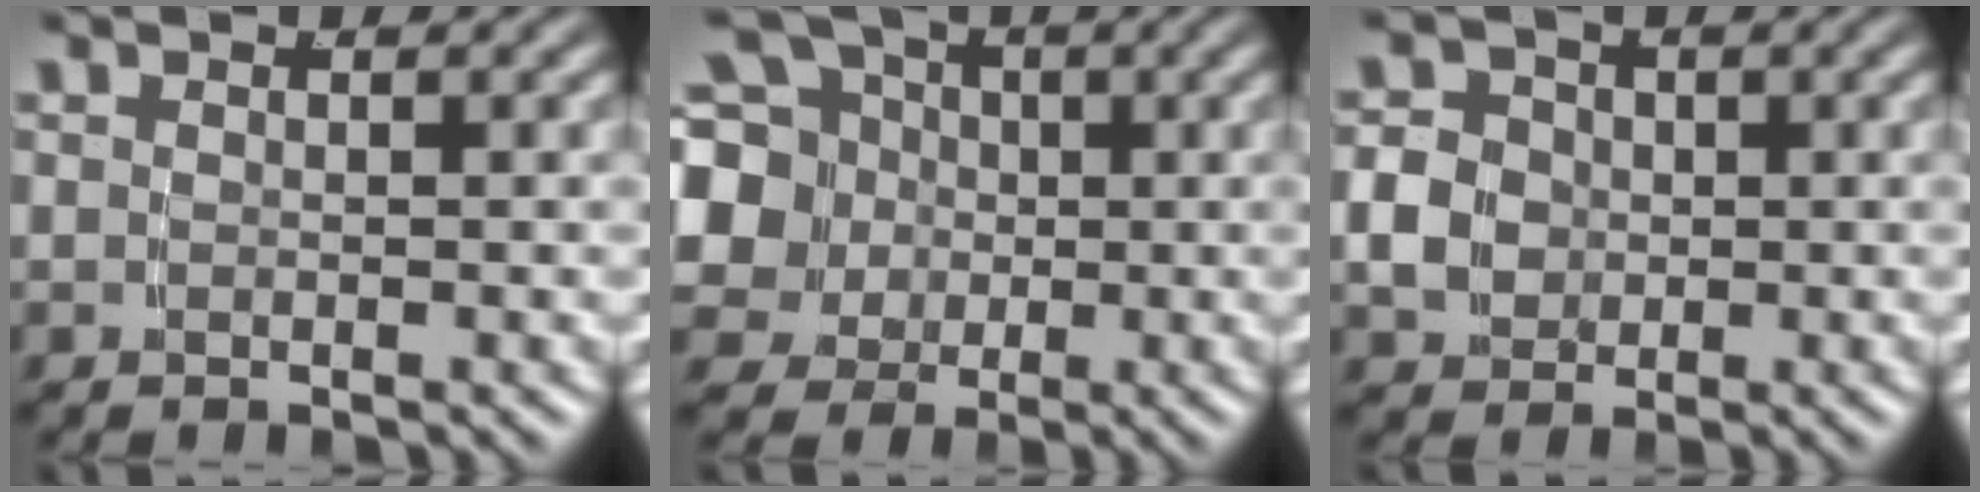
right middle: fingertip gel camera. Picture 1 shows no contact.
{"total": 9.8, "force": [0.1, 8.6, 4.6], "torque": [-0.105, -0.030, -0.001]}
{"total": 6.1, "force": [-0.2, 5.4, 2.7], "torque": [-0.053, -0.010, -0.005]}